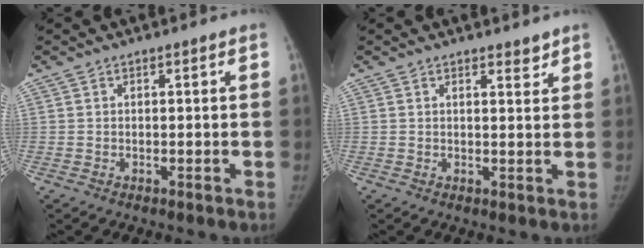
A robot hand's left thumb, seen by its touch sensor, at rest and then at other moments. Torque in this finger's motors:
{"motor_torque": [0.24, -0.11, 0.52, -0.61, 0.04]}